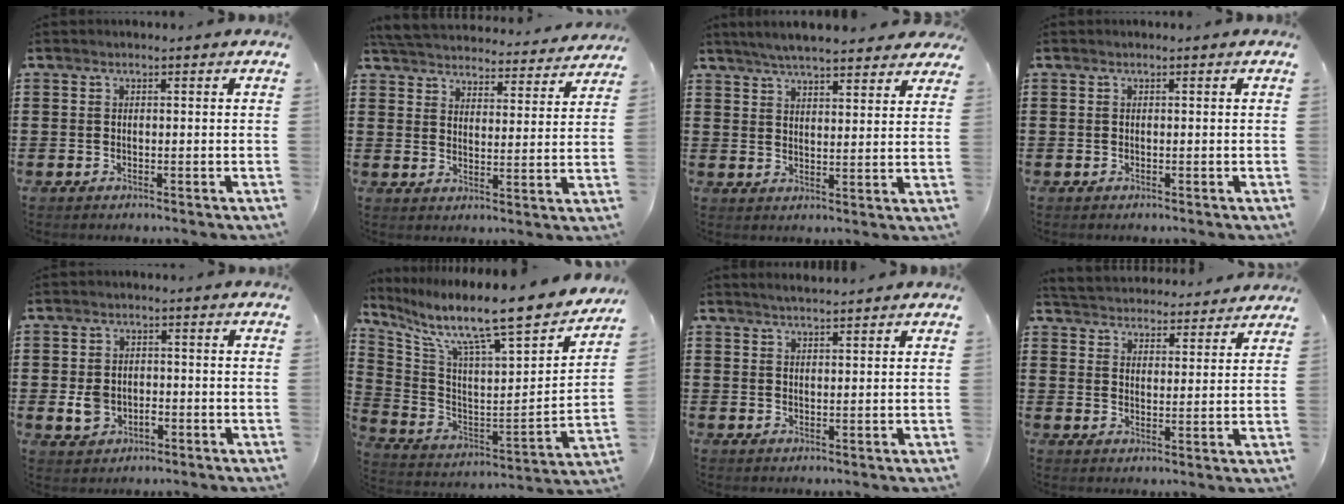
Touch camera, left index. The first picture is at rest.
{"total": 4.9, "force": [4.9, 0.1, 0.3], "torque": [-0.033, -0.036, 0.082]}
{"total": 5.6, "force": [5.3, 0.4, 1.8], "torque": [-0.054, -0.015, 0.095]}
{"total": 0.0}
{"total": 3.2, "force": [-0.8, 2.3, 2.1], "torque": [-0.040, 0.004, -0.014]}
{"total": 11.3, "force": [9.1, 0.9, 6.6], "torque": [-0.133, -0.083, 0.136]}
{"total": 2.1, "force": [2.0, -0.1, 0.6], "torque": [-0.015, 0.001, 0.037]}
{"total": 4.1, "force": [4.1, 0.2, -0.4], "torque": [-0.014, -0.026, 0.071]}